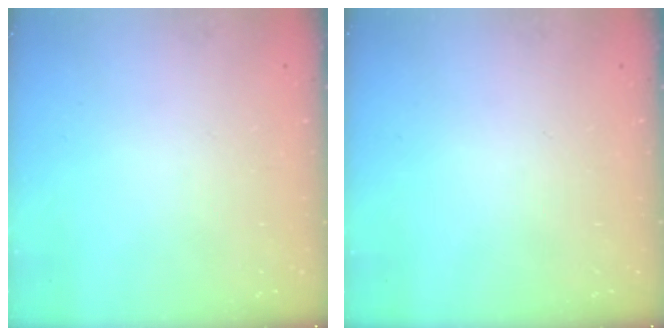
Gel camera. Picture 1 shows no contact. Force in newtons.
{"total": 0.0}